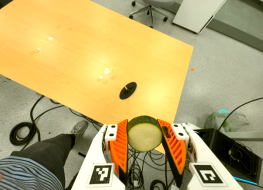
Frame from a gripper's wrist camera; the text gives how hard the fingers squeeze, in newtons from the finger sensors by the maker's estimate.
{"total": 12.8, "left": 12.0, "right": 13.6}